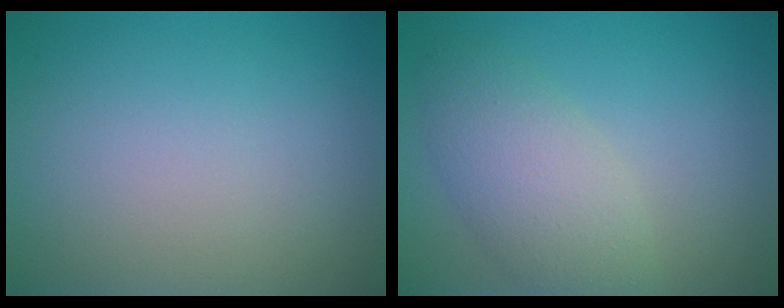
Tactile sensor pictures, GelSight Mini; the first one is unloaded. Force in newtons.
{"total": 4.5, "press": 4.5, "slide": 0.2}